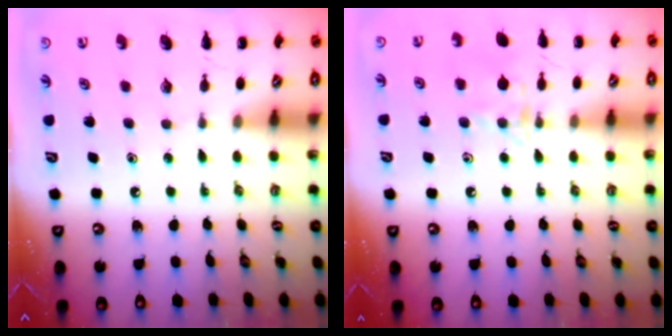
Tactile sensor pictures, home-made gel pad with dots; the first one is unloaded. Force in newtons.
{"total": 9.2, "press": 9.1, "slide": 1.0}